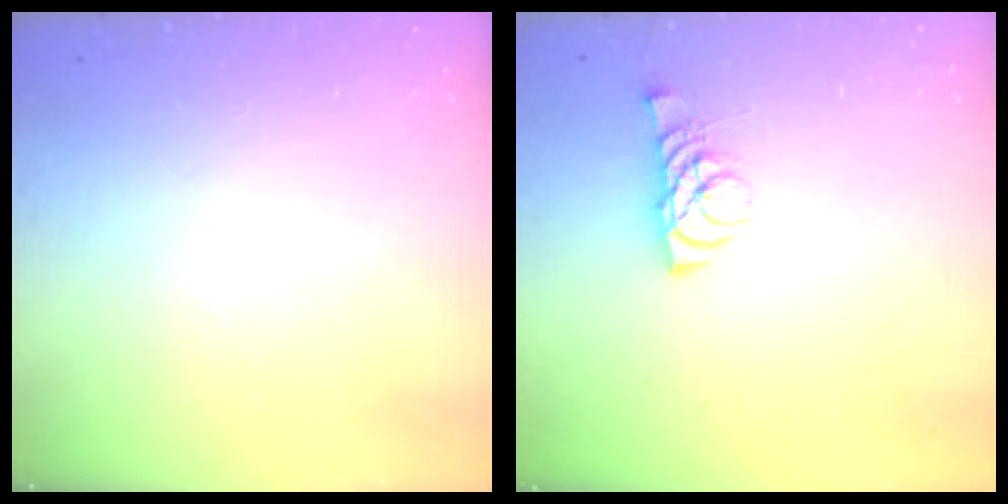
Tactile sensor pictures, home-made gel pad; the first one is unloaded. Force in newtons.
{"total": 5.3, "press": 5.2, "slide": 0.9}